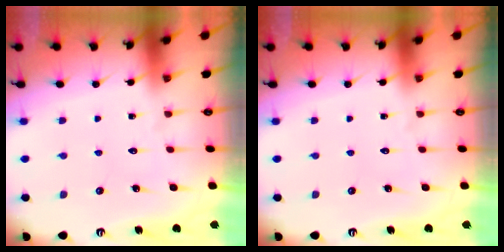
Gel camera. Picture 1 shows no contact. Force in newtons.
{"total": 0.0}